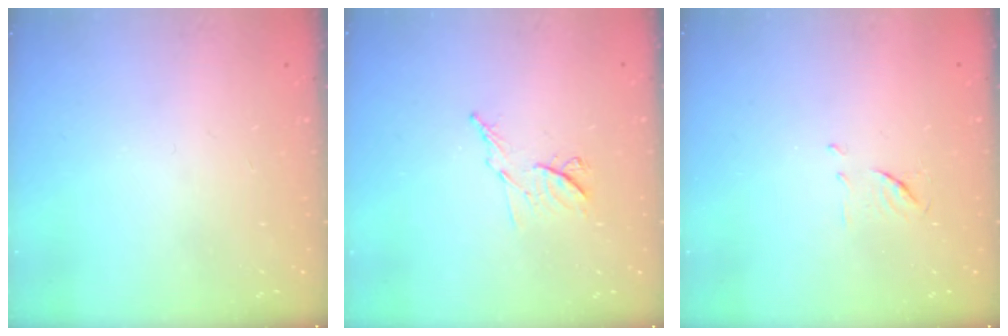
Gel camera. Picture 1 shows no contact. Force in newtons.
{"total": 7.6, "press": 7.5, "slide": 1.1}
{"total": 6.4, "press": 6.4, "slide": 0.4}